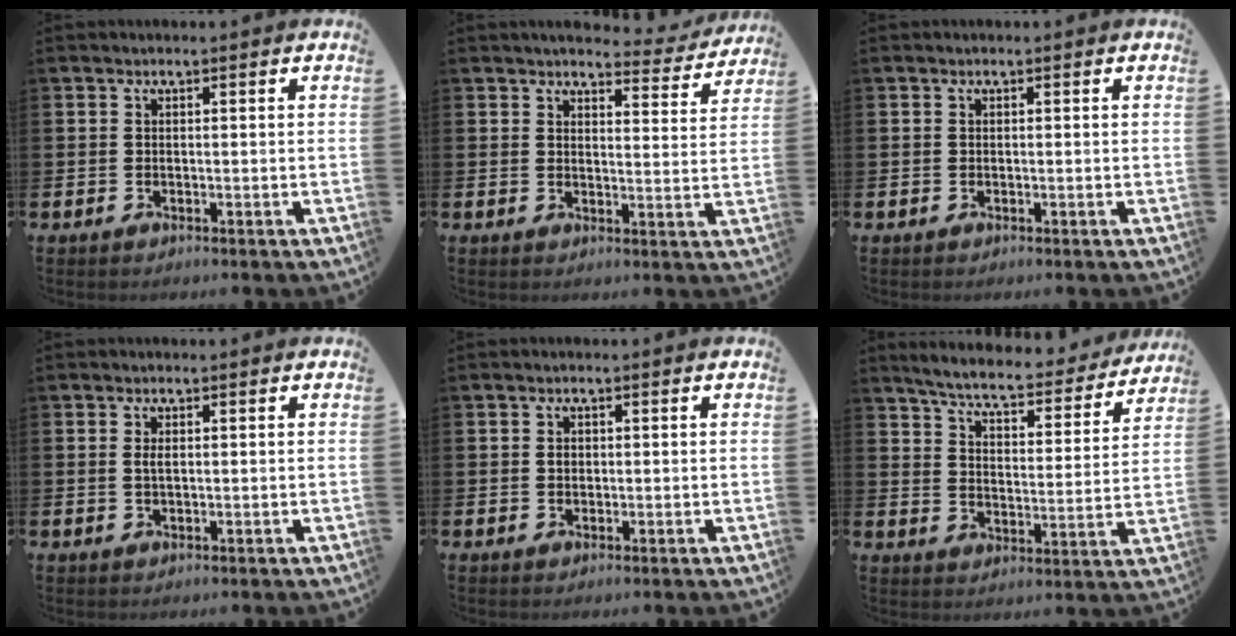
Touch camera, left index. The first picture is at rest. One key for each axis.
{"total": 4.0, "fx": 3.8, "fy": 0.9, "fz": 0.4, "tx": -0.011, "ty": -0.031, "tz": 0.065}
{"total": 0.0}
{"total": 1.4, "fx": 0.3, "fy": 0.6, "fz": 1.2, "tx": -0.022, "ty": 0.003, "tz": 0.004}
{"total": 1.1, "fx": 0.2, "fy": 0.9, "fz": 0.6, "tx": -0.002, "ty": 0.004, "tz": 0.000}
{"total": 6.2, "fx": 5.8, "fy": 0.7, "fz": 2.1, "tx": -0.061, "ty": -0.046, "tz": 0.093}